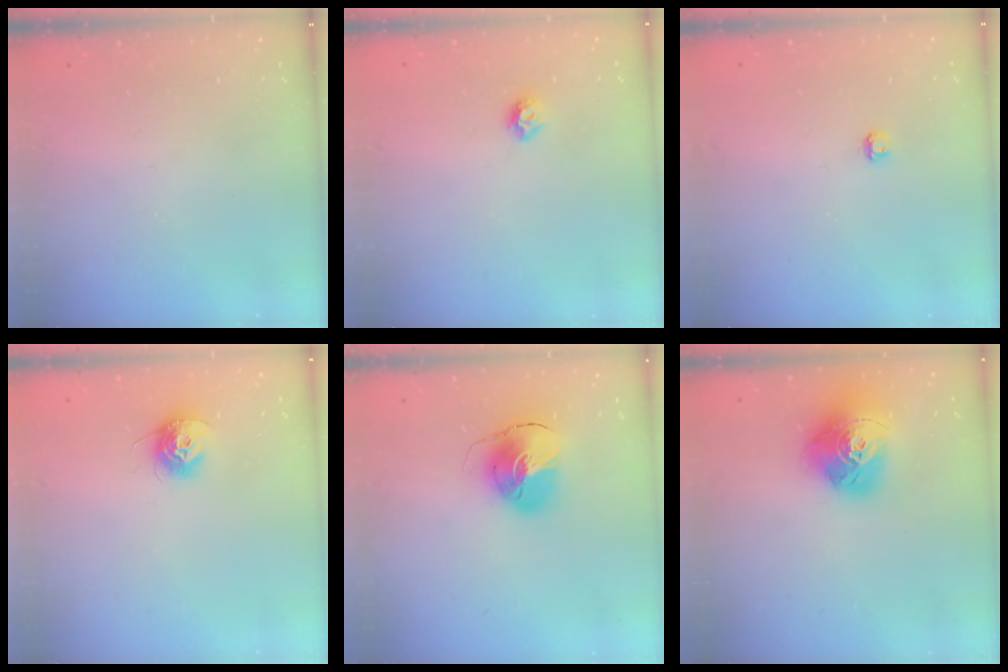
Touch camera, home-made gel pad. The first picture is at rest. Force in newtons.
{"total": 6.0, "press": 5.9, "slide": 0.7}
{"total": 2.9, "press": 2.9, "slide": 0.3}
{"total": 9.5, "press": 9.5, "slide": 0.4}
{"total": 9.3, "press": 9.2, "slide": 1.3}
{"total": 17.6, "press": 17.6, "slide": 1.6}